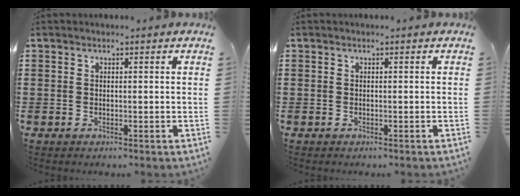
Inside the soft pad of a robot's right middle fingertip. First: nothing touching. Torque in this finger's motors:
{"motor_torque": [0.03, -0.03, 0.00, 0.01]}